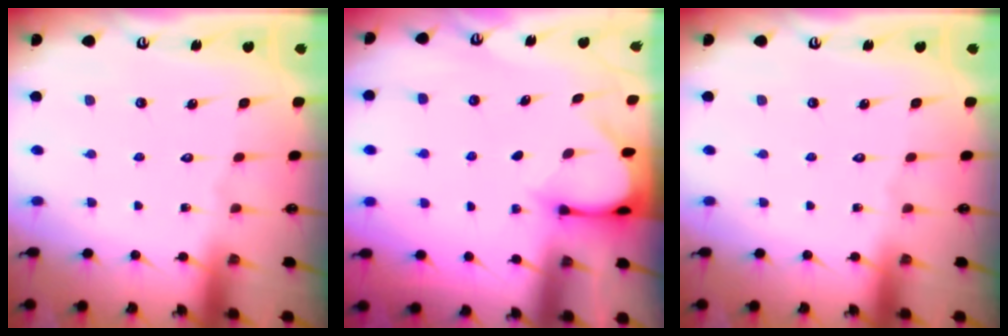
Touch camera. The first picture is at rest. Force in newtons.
{"total": 3.4, "press": 3.4, "slide": 0.3}
{"total": 0.0}